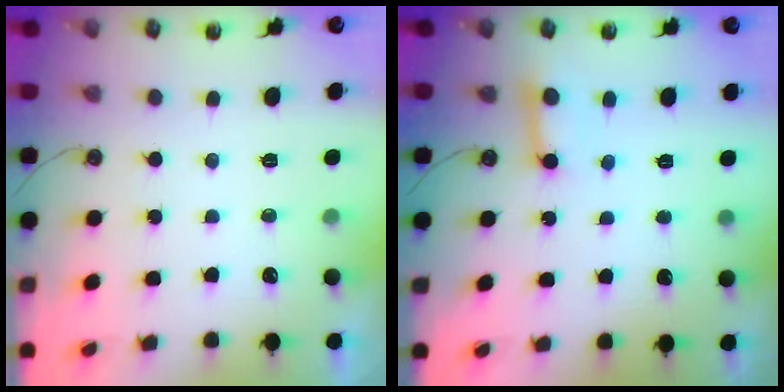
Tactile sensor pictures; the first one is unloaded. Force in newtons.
{"total": 4.8, "press": 4.8, "slide": 0.4}